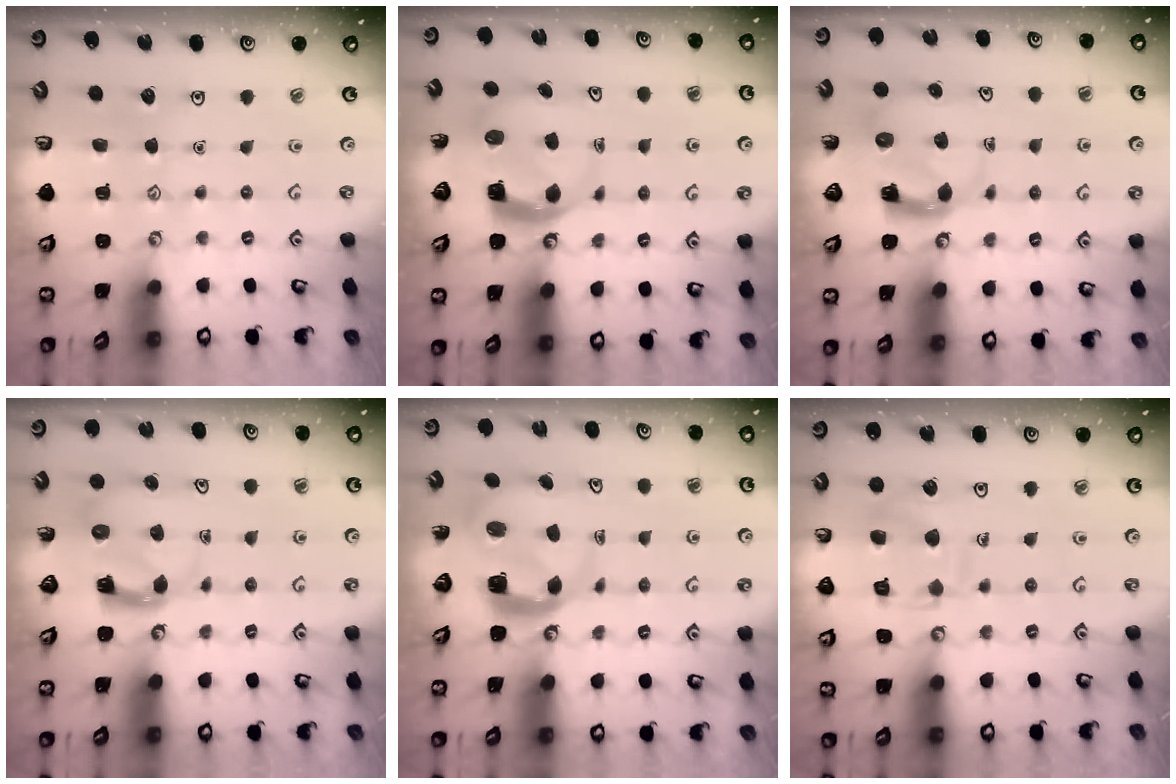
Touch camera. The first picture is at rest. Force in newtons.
{"total": 5.1, "press": 5.1, "slide": 0.7}
{"total": 3.9, "press": 3.8, "slide": 0.6}
{"total": 3.7, "press": 3.6, "slide": 0.6}
{"total": 5.5, "press": 5.4, "slide": 0.8}
{"total": 10.9, "press": 10.9, "slide": 0.8}